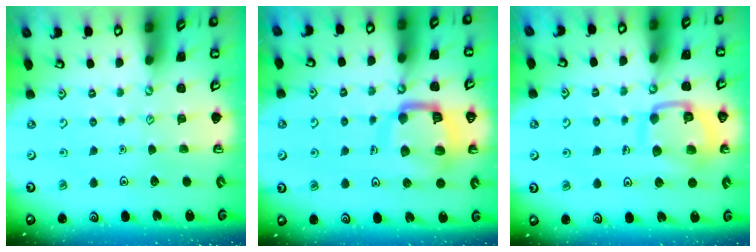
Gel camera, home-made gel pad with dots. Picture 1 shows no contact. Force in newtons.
{"total": 14.5, "press": 14.4, "slide": 1.6}
{"total": 11.9, "press": 11.8, "slide": 1.0}